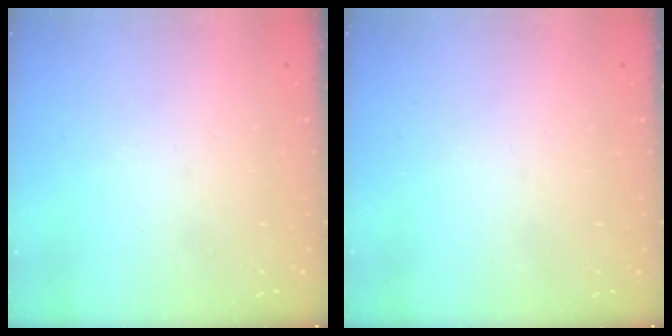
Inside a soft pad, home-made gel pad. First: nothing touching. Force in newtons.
{"total": 0.0}